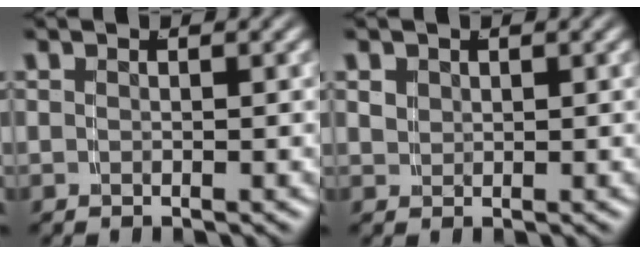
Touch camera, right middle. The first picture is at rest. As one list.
[{"total": 0.7, "force": [0.6, 0.3, 0.2], "torque": [-0.006, -0.007, 0.024]}]